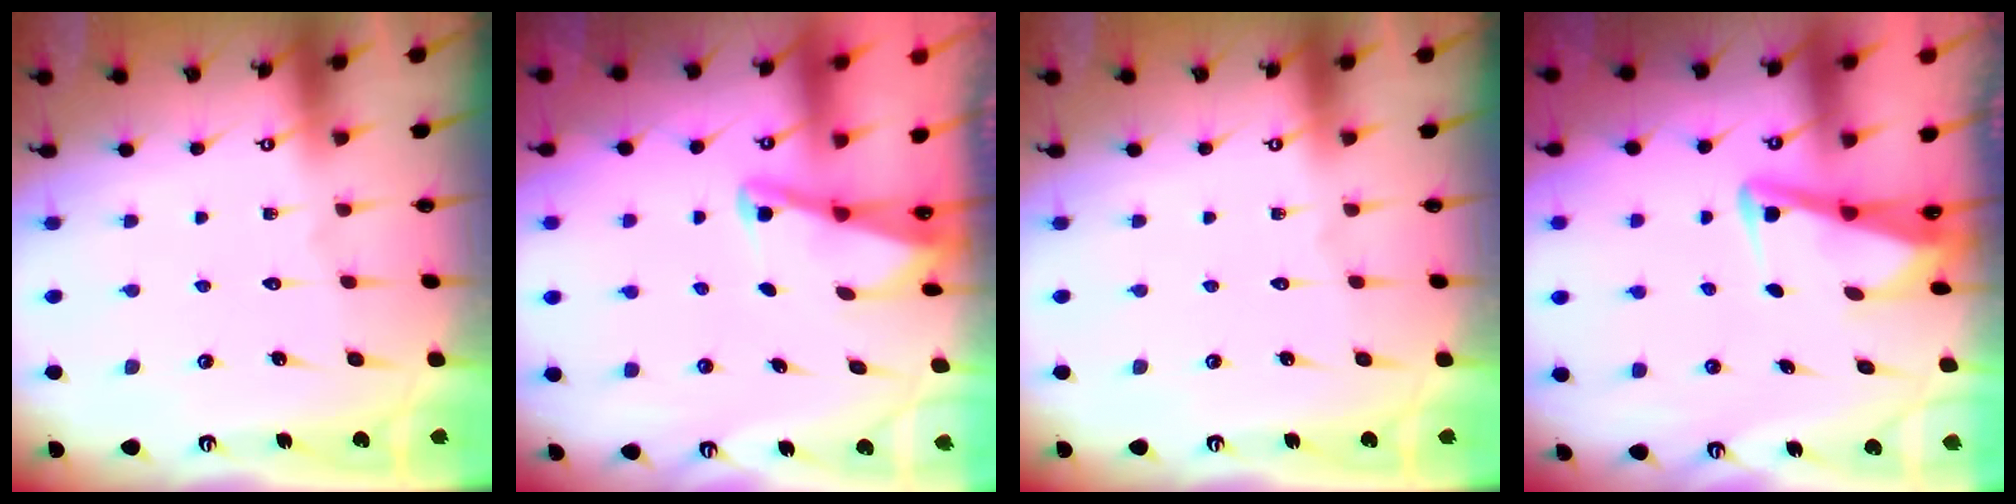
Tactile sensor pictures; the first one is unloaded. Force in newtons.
{"total": 2.2, "press": 2.1, "slide": 0.4}
{"total": 0.0}
{"total": 3.5, "press": 3.4, "slide": 0.8}